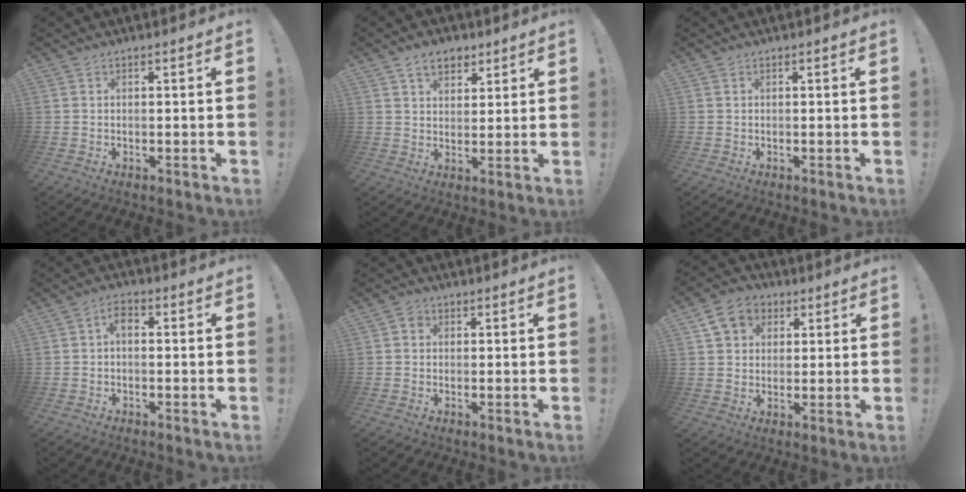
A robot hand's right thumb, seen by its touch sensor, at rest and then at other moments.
{"total": 7.2, "force": [4.3, 4.7, 3.3], "torque": [-0.042, -0.017, 0.078]}
{"total": 0.0}
{"total": 3.4, "force": [-0.3, 1.9, 2.9], "torque": [-0.061, 0.016, -0.005]}
{"total": 1.9, "force": [0.2, 1.7, 0.8], "torque": [-0.011, 0.002, 0.001]}
{"total": 9.5, "force": [4.0, 7.8, 3.5], "torque": [-0.056, -0.010, 0.083]}